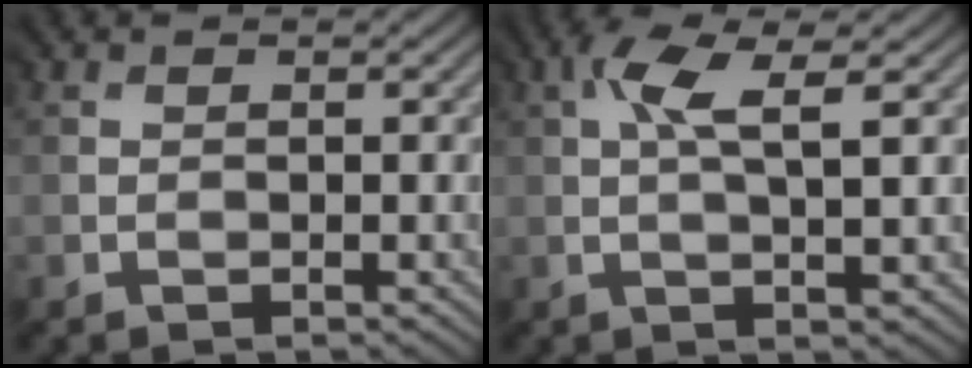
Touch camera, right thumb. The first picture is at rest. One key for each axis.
{"total": 6.7, "fx": 2.0, "fy": 1.6, "fz": 6.1, "tx": -0.133, "ty": 0.004, "tz": 0.038}